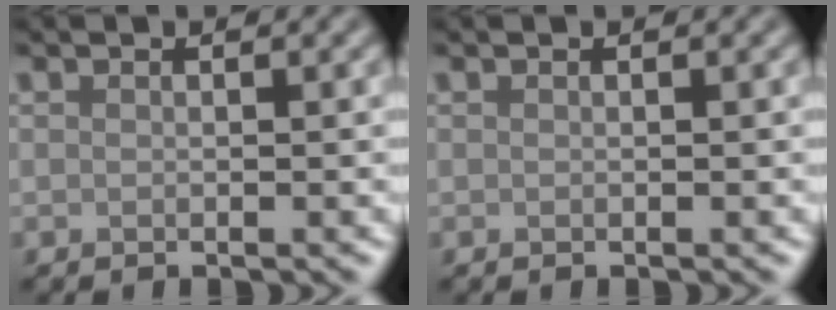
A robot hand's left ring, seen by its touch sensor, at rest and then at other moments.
{"total": 0.0}